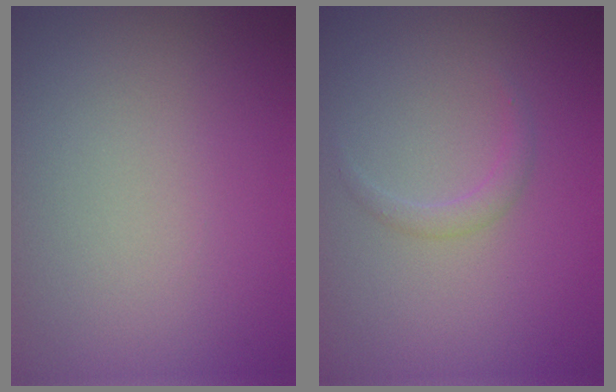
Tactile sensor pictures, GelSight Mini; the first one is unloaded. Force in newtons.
{"total": 1.1, "press": 1.1, "slide": 0.1}